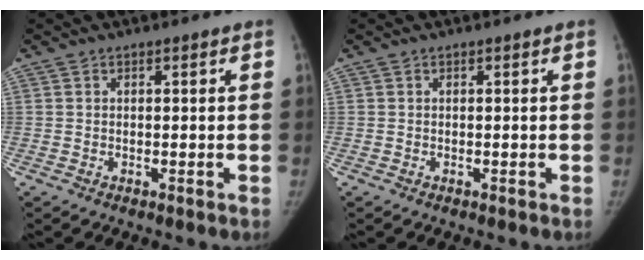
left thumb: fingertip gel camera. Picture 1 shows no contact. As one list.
[{"total": 0.0}]